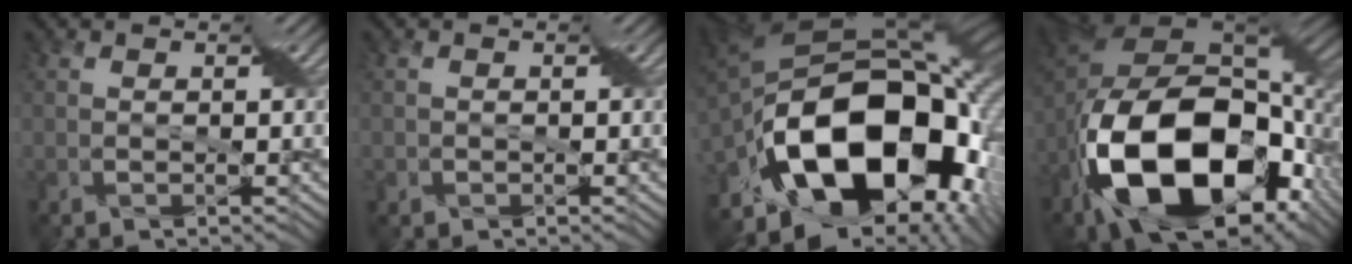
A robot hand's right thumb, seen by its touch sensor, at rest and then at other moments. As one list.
[{"total": 0.8, "force": [-0.4, 0.5, -0.4], "torque": [0.006, -0.001, -0.007]}, {"total": 20.7, "force": [-5.6, 12.7, 15.3], "torque": [-0.311, -0.040, -0.074]}, {"total": 20.7, "force": [-7.6, 11.5, 15.4], "torque": [-0.348, -0.054, -0.109]}]